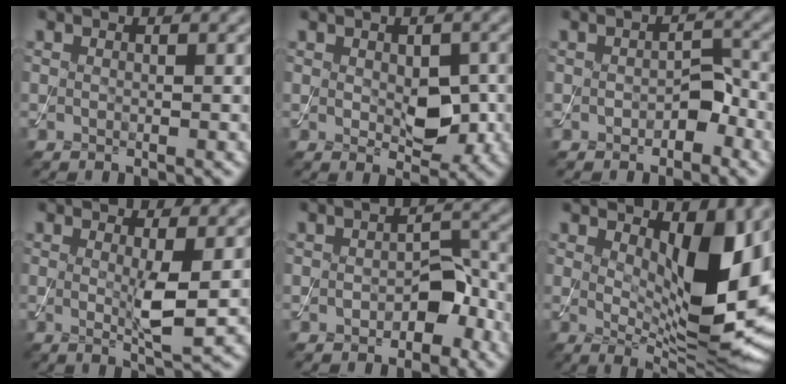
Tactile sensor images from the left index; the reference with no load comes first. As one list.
[{"total": 3.9, "force": [0.0, 2.3, 3.2], "torque": [-0.051, -0.007, 0.006]}, {"total": 2.4, "force": [-1.0, 1.5, 1.6], "torque": [-0.022, 0.003, -0.014]}, {"total": 3.2, "force": [0.3, 0.4, 3.2], "torque": [-0.058, -0.011, 0.008]}, {"total": 3.4, "force": [-1.4, 2.1, 2.3], "torque": [-0.030, 0.003, -0.018]}, {"total": 10.2, "force": [2.0, 4.3, 9.0], "torque": [-0.133, -0.014, 0.039]}]